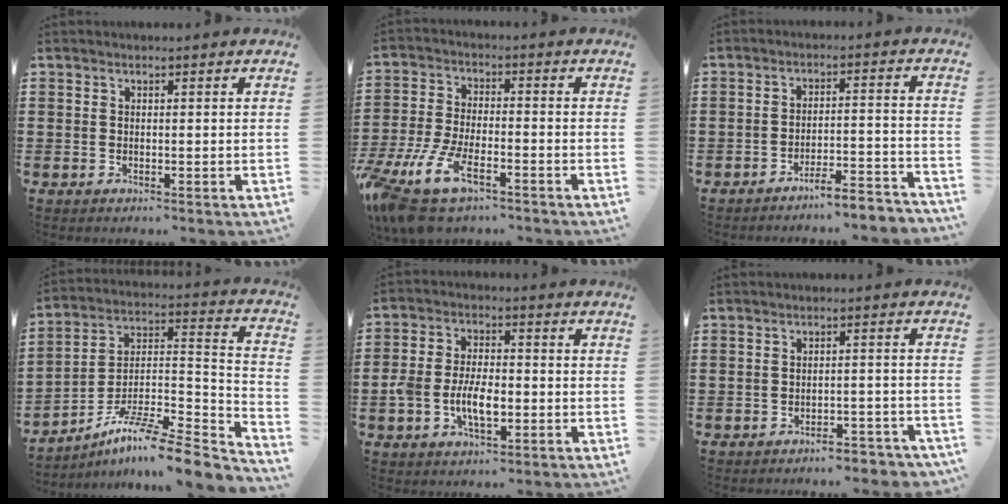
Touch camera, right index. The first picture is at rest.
{"total": 9.5, "force": [-6.5, 3.0, 6.2], "torque": [-0.158, -0.002, -0.128]}
{"total": 4.7, "force": [-4.4, -0.2, 1.6], "torque": [-0.030, -0.008, -0.087]}
{"total": 10.1, "force": [-8.1, 1.2, 6.0], "torque": [-0.105, 0.006, -0.161]}
{"total": 6.6, "force": [-1.9, 3.6, 5.2], "torque": [-0.117, 0.005, -0.040]}
{"total": 3.3, "force": [-3.2, 0.3, 0.6], "torque": [-0.015, 0.001, -0.067]}